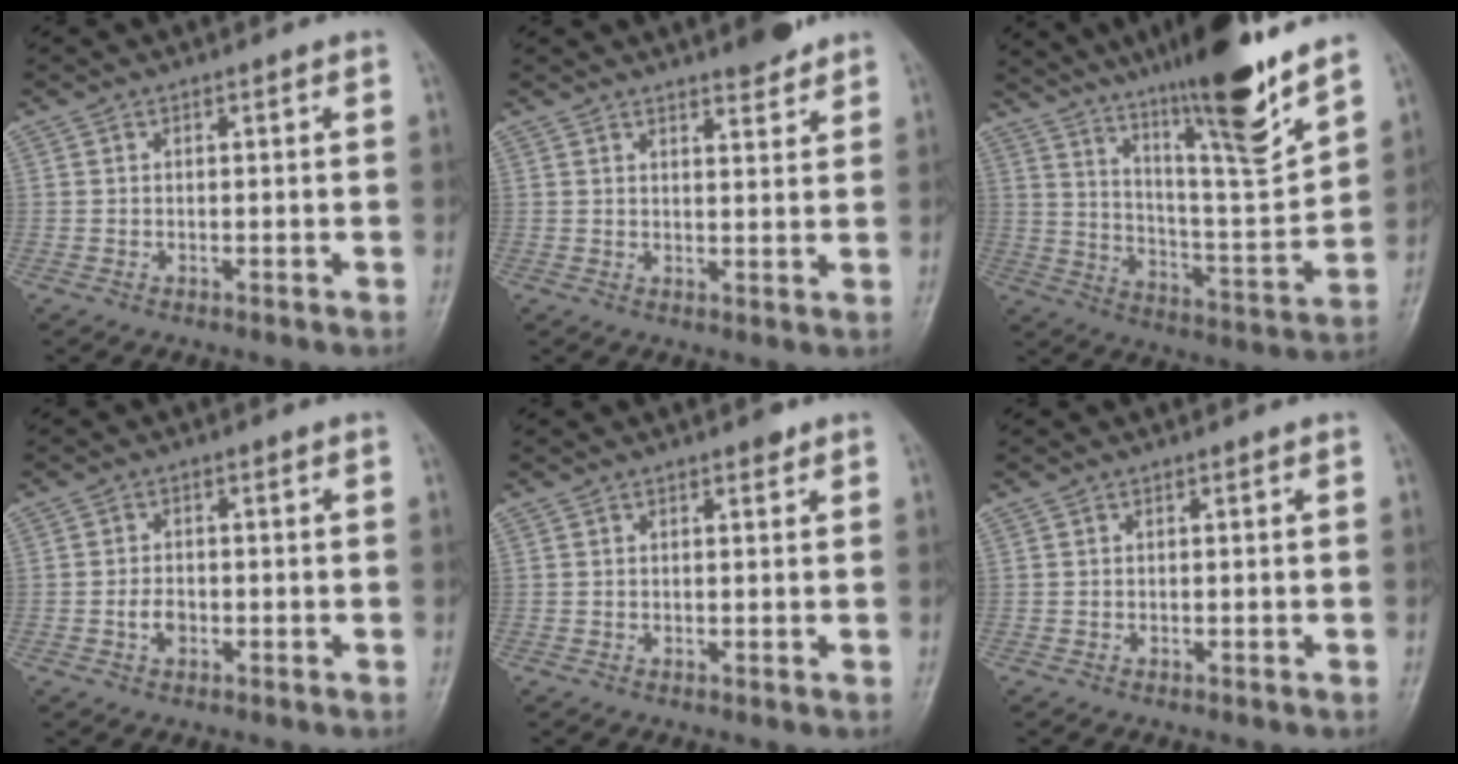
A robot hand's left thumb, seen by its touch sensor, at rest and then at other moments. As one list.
[{"total": 4.2, "force": [3.5, 1.0, 2.1], "torque": [-0.019, -0.026, 0.051]}, {"total": 20.5, "force": [14.9, 1.9, 14.0], "torque": [-0.194, -0.083, 0.251]}, {"total": 2.7, "force": [-0.8, 1.8, 1.8], "torque": [-0.028, 0.008, -0.016]}, {"total": 1.3, "force": [0.9, 0.5, 0.8], "torque": [-0.006, -0.004, 0.011]}, {"total": 0.0}]